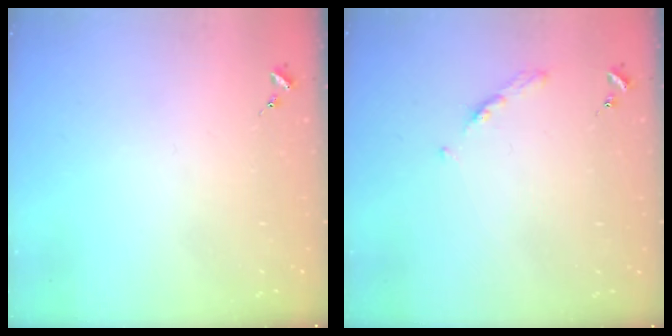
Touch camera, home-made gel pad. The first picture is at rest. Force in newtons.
{"total": 4.1, "press": 4.1, "slide": 0.5}